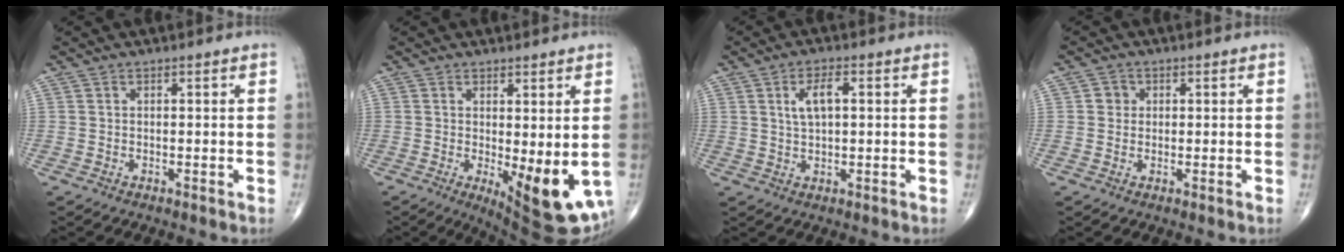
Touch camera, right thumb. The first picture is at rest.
{"total": 11.7, "force": [-1.7, 3.8, 10.9], "torque": [-0.141, -0.028, -0.011]}
{"total": 4.9, "force": [1.2, 2.1, 4.2], "torque": [-0.079, 0.003, 0.021]}
{"total": 2.1, "force": [0.3, 2.0, 0.6], "torque": [0.003, 0.003, 0.001]}